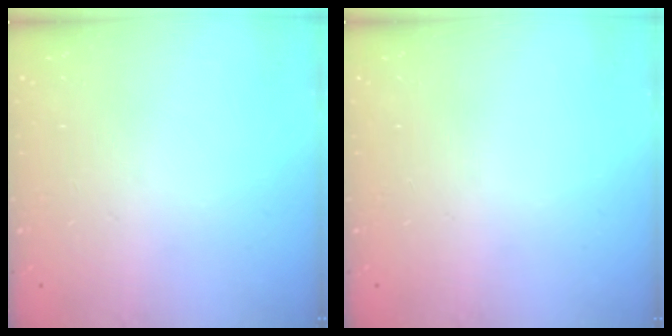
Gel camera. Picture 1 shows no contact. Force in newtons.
{"total": 0.0}